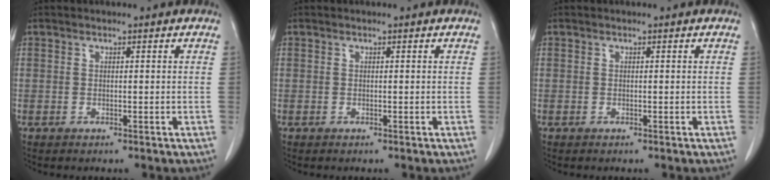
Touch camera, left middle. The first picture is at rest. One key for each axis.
{"total": 0.0}
{"total": 0.0}